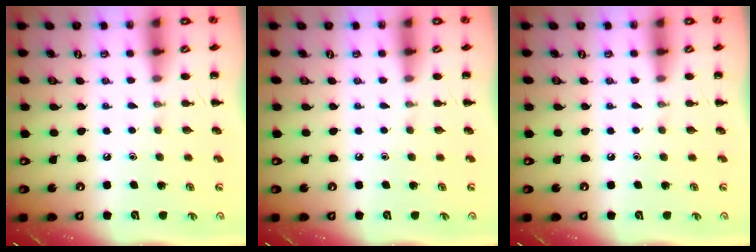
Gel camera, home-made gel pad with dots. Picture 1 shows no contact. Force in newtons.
{"total": 0.0}
{"total": 0.0}